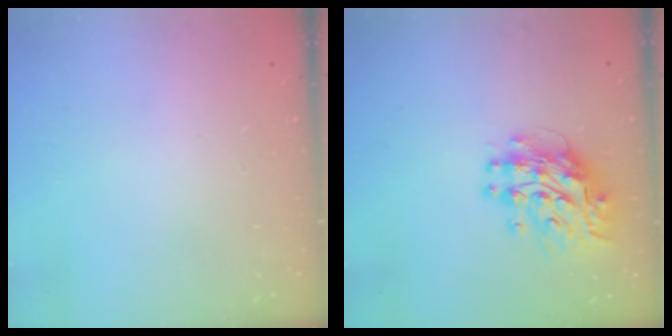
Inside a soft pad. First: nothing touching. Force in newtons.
{"total": 10.7, "press": 10.7, "slide": 0.9}